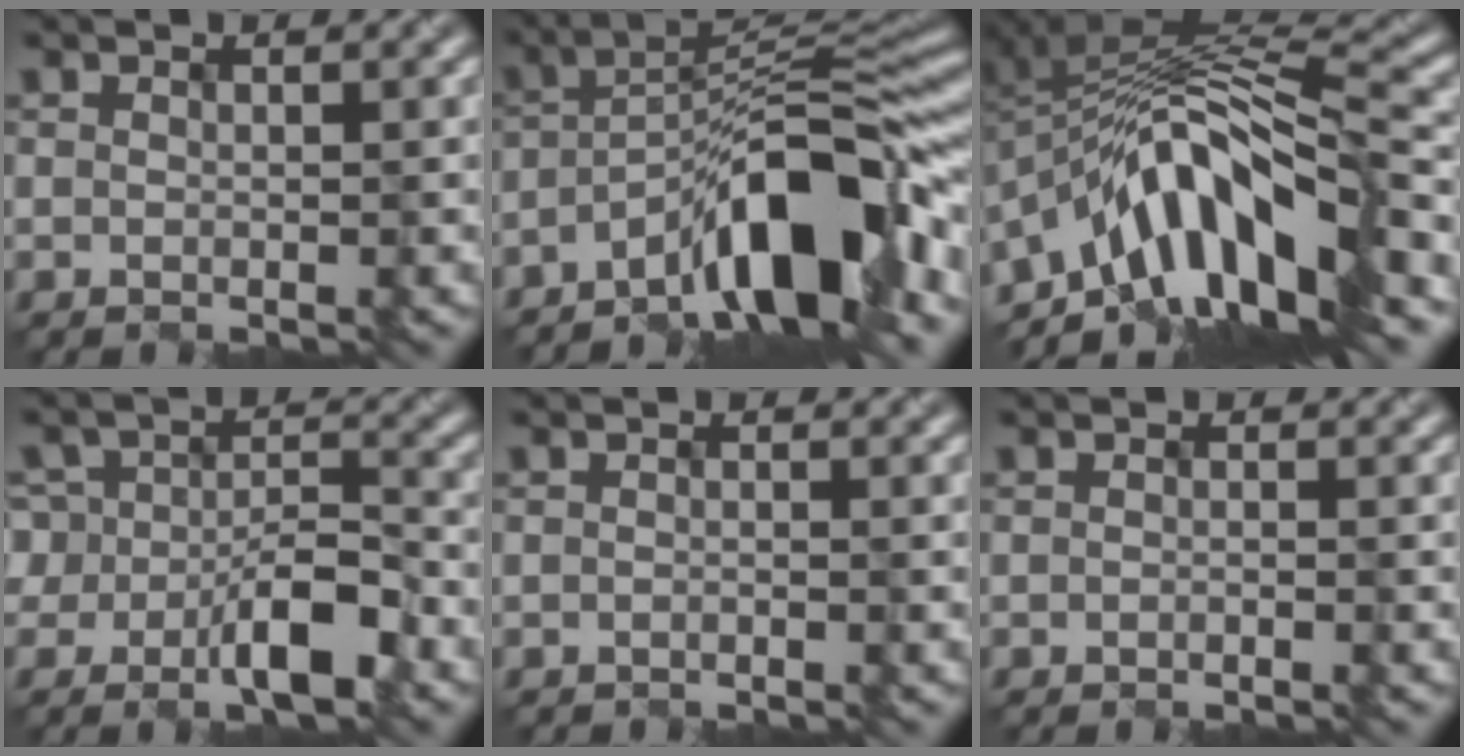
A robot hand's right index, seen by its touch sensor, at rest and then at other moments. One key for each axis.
{"total": 10.1, "fx": -6.1, "fy": 2.6, "fz": 7.7, "tx": -0.110, "ty": 0.018, "tz": -0.115}
{"total": 11.2, "fx": -6.4, "fy": 3.2, "fz": 8.6, "tx": -0.124, "ty": 0.019, "tz": -0.113}
{"total": 5.7, "fx": -2.9, "fy": 3.3, "fz": 3.7, "tx": -0.052, "ty": 0.004, "tz": -0.052}
{"total": 0.5, "fx": -0.5, "fy": -0.1, "fz": 0.0, "tx": -0.001, "ty": 0.004, "tz": -0.011}
{"total": 0.6, "fx": -0.6, "fy": 0.0, "fz": 0.2, "tx": -0.005, "ty": 0.002, "tz": -0.013}